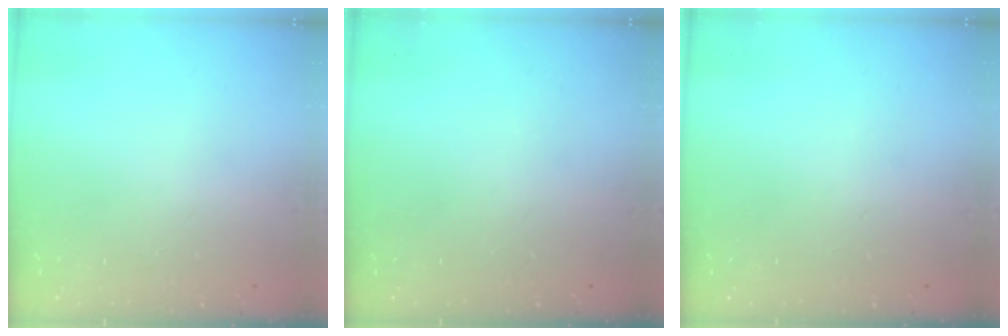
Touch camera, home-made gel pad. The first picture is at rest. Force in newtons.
{"total": 0.0}
{"total": 0.0}